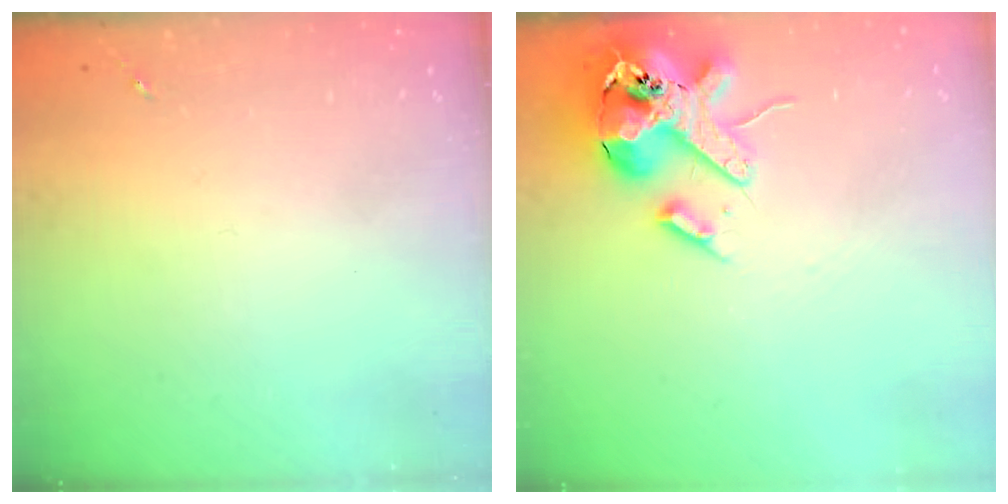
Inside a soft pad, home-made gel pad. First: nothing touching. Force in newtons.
{"total": 17.7, "press": 17.4, "slide": 2.9}